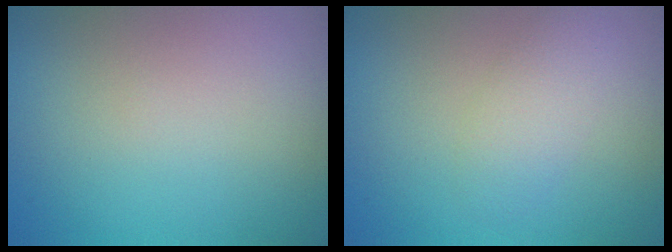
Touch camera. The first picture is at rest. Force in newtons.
{"total": 2.2, "press": 2.2, "slide": 0.0}